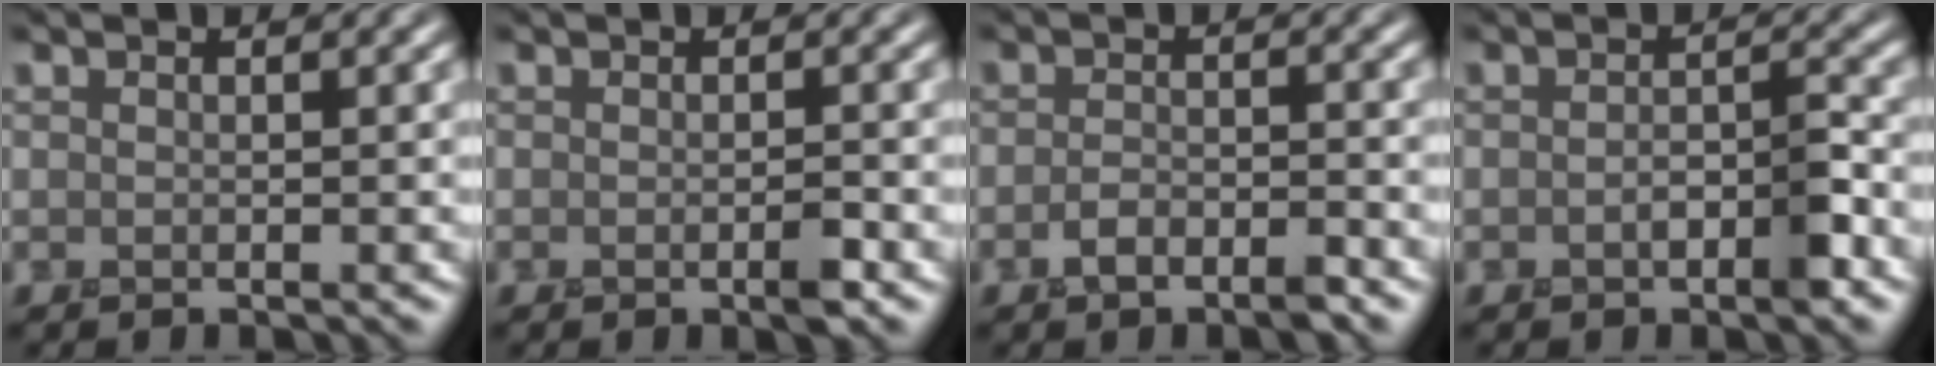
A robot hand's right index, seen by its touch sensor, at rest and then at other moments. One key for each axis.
{"total": 1.4, "fx": -0.6, "fy": 0.2, "fz": 1.2, "tx": -0.022, "ty": -0.002, "tz": -0.010}
{"total": 2.7, "fx": -1.8, "fy": 1.1, "fz": 1.7, "tx": -0.033, "ty": 0.006, "tz": -0.035}
{"total": 2.5, "fx": -1.1, "fy": 0.8, "fz": 2.2, "tx": -0.039, "ty": 0.006, "tz": -0.018}